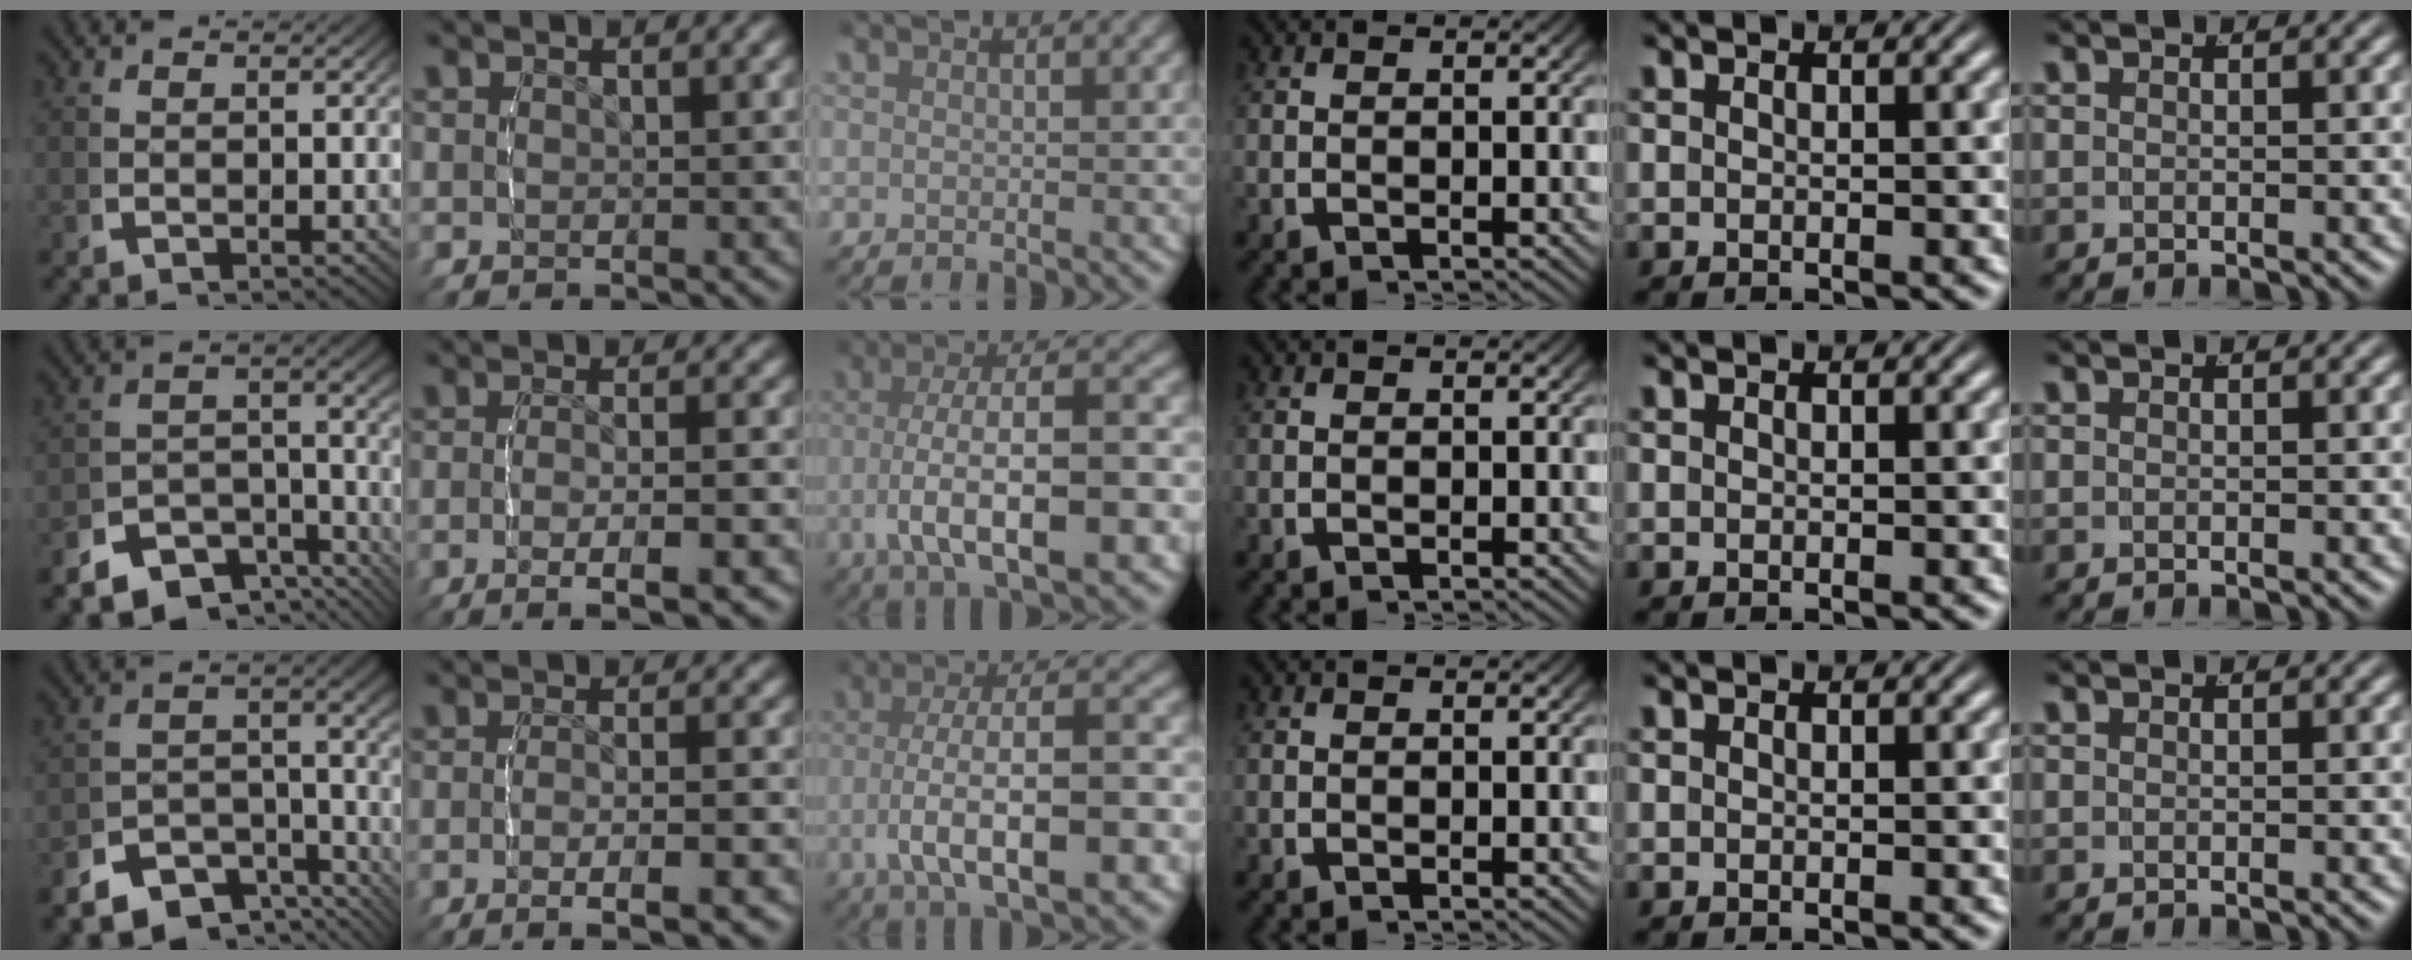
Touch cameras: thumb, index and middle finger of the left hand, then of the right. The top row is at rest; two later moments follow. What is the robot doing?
{"motion": "lift_and_place", "object": "bandage"}